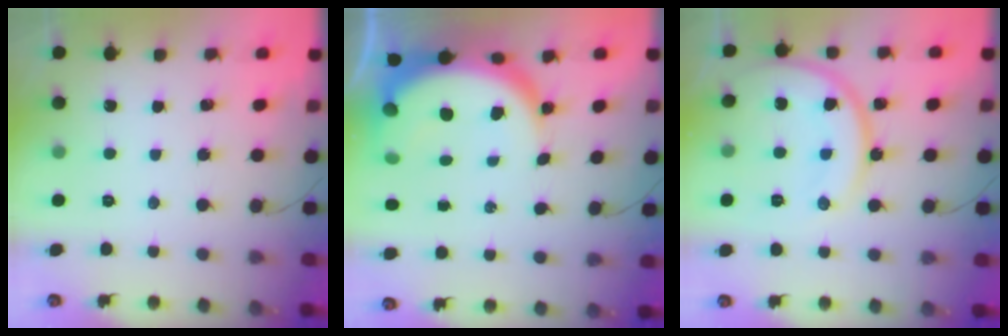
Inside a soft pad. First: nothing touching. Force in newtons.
{"total": 13.2, "press": 13.1, "slide": 1.4}
{"total": 14.0, "press": 14.0, "slide": 0.7}